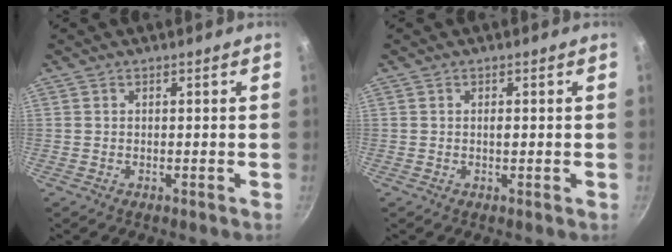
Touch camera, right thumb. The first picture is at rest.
{"total": 0.9, "force": [0.0, 0.3, 0.9], "torque": [-0.015, 0.001, -0.001]}